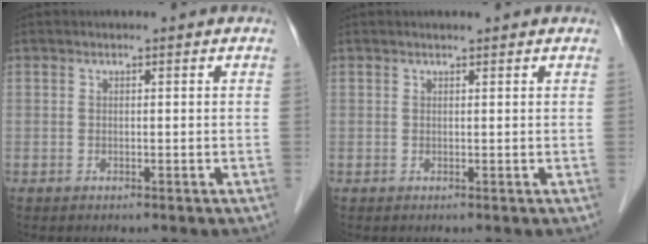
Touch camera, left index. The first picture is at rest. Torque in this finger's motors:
{"motor_torque": [-0.34, 0.30, -0.35, 0.00]}